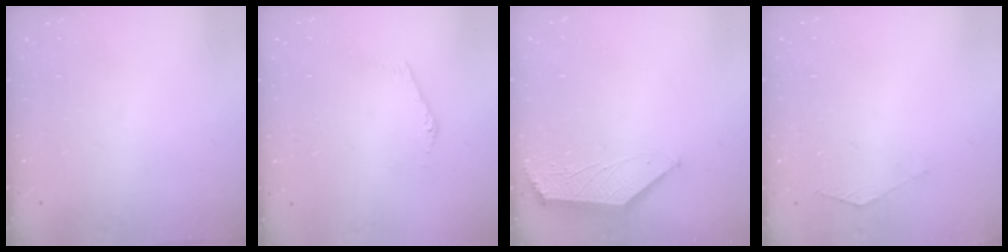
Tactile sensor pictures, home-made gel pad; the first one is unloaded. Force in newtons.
{"total": 1.6, "press": 1.6, "slide": 0.0}
{"total": 1.8, "press": 1.8, "slide": 0.3}
{"total": 1.3, "press": 1.2, "slide": 0.4}